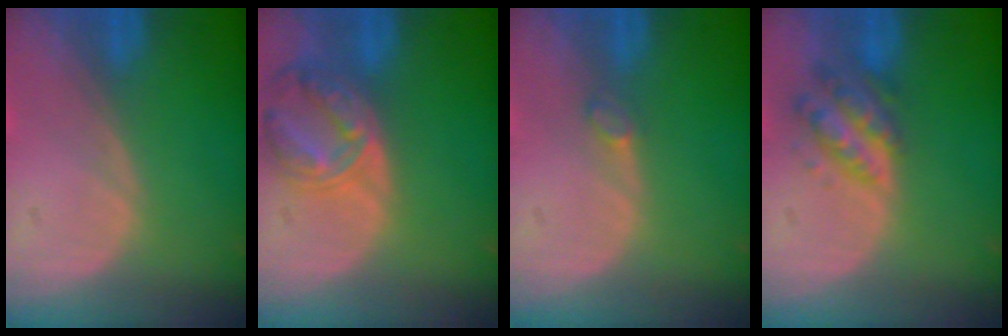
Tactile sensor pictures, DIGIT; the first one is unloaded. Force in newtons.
{"total": 8.2, "press": 7.1, "slide": 4.2}
{"total": 1.2, "press": 1.1, "slide": 0.2}
{"total": 5.3, "press": 5.3, "slide": 0.2}